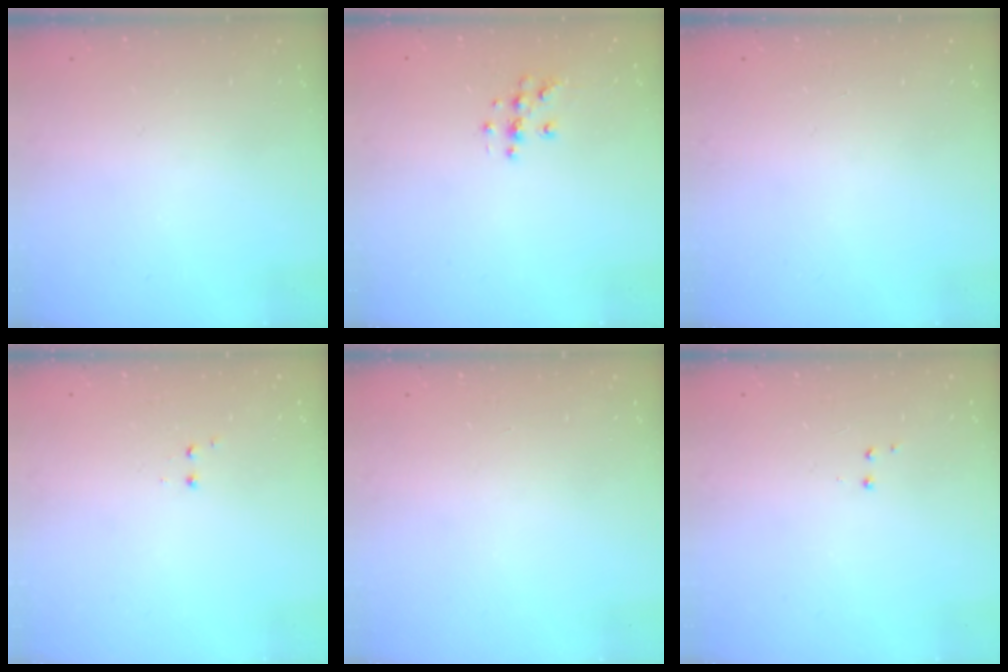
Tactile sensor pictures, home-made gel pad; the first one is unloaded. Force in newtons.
{"total": 5.0, "press": 4.7, "slide": 1.6}
{"total": 0.0}
{"total": 1.2, "press": 1.1, "slide": 0.5}
{"total": 0.0}
{"total": 2.8, "press": 2.7, "slide": 0.5}